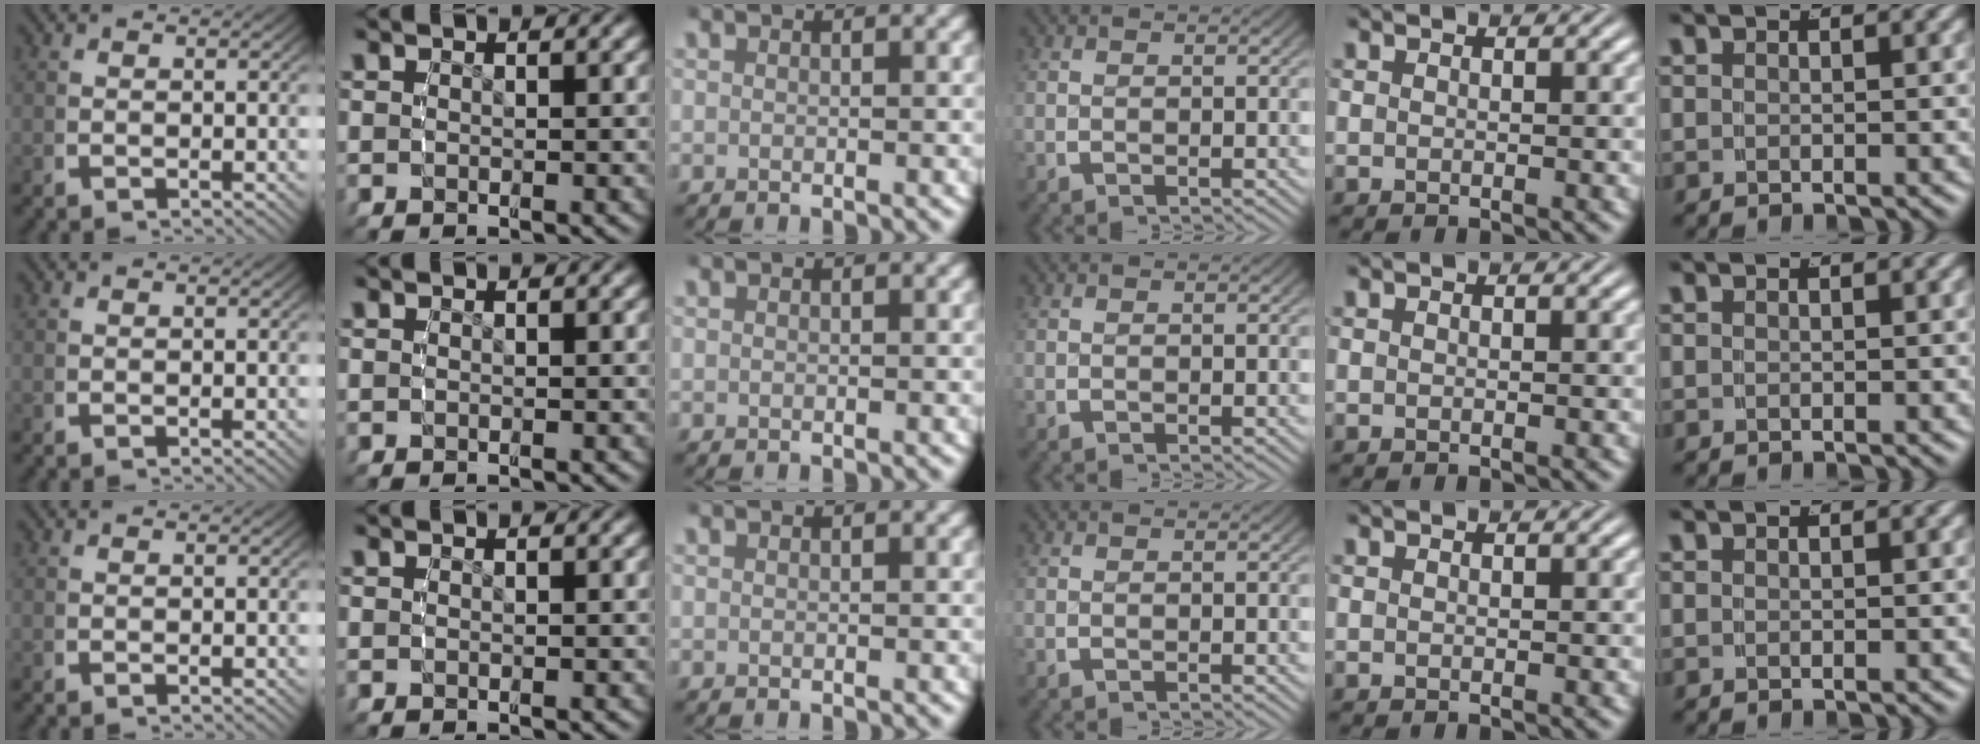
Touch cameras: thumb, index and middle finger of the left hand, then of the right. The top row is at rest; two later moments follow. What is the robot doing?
{"motion": "reach", "object": "shirt"}